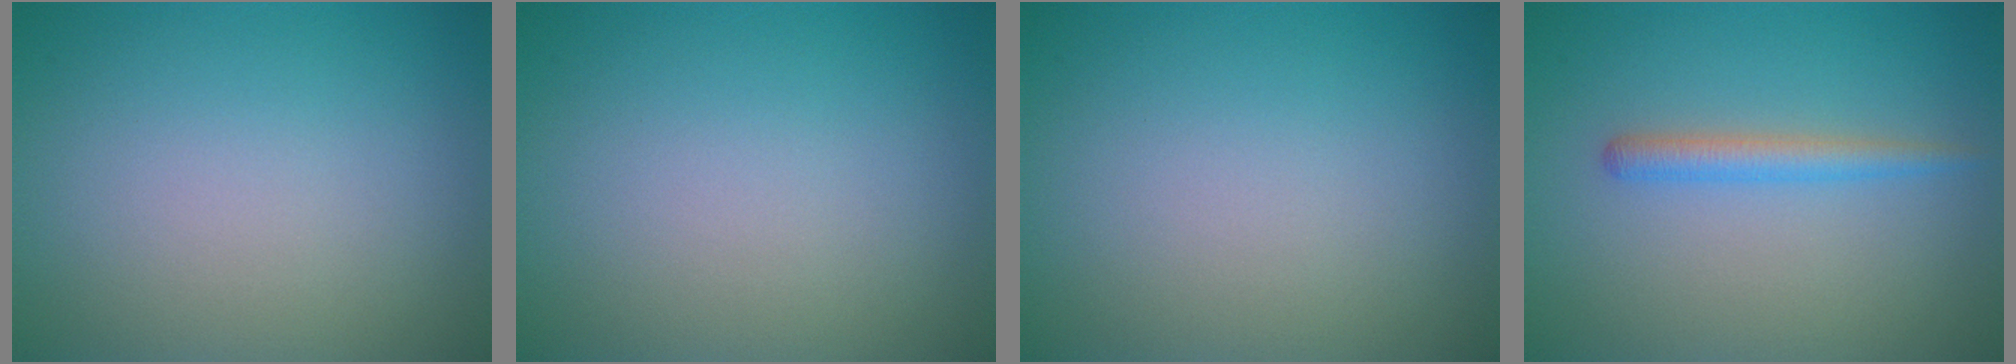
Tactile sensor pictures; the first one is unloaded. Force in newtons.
{"total": 0.0}
{"total": 0.0}
{"total": 1.9, "press": 1.9, "slide": 0.0}